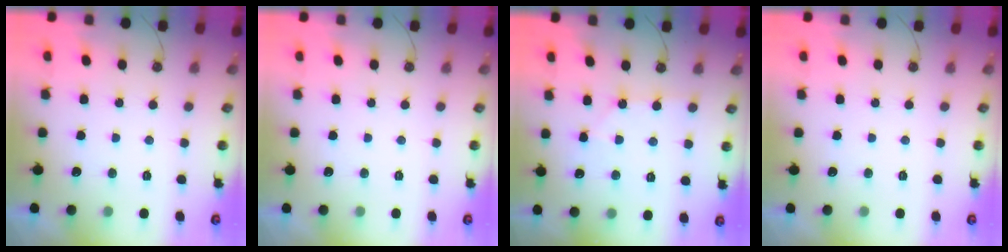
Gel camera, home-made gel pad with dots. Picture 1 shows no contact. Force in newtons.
{"total": 0.0}
{"total": 4.7, "press": 4.6, "slide": 0.7}
{"total": 0.0}